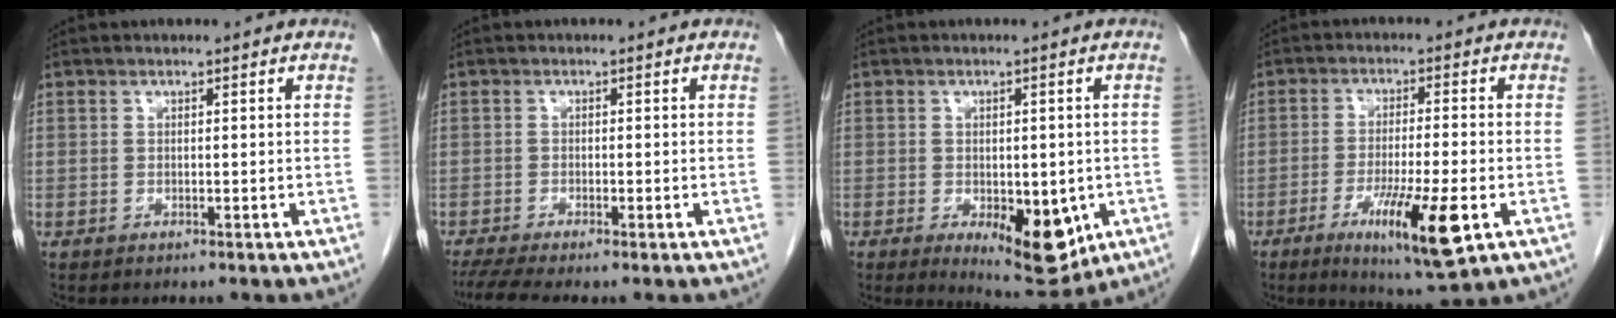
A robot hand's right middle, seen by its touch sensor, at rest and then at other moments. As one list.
[{"total": 4.8, "force": [-3.6, 0.3, 3.2], "torque": [-0.059, -0.010, -0.063]}, {"total": 9.9, "force": [-3.2, 4.1, 8.5], "torque": [-0.109, -0.015, -0.031]}, {"total": 11.3, "force": [-4.6, 1.0, 10.3], "torque": [-0.177, -0.029, -0.070]}]